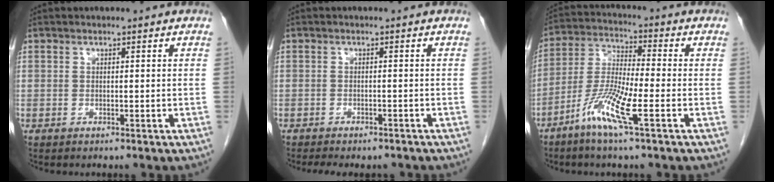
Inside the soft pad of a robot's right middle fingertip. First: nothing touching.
{"total": 6.5, "force": [-5.5, 2.3, 2.4], "torque": [-0.030, 0.000, -0.068]}
{"total": 9.3, "force": [-4.3, 0.3, 8.3], "torque": [-0.175, -0.009, -0.091]}